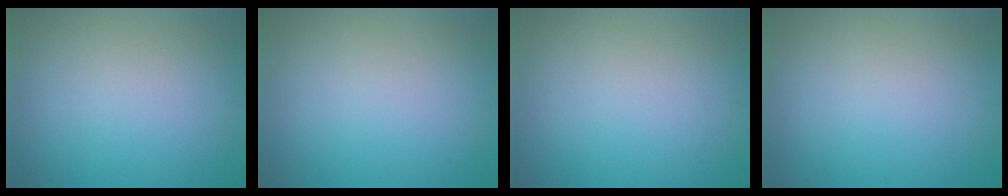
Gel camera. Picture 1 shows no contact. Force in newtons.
{"total": 0.0}
{"total": 0.0}
{"total": 0.0}